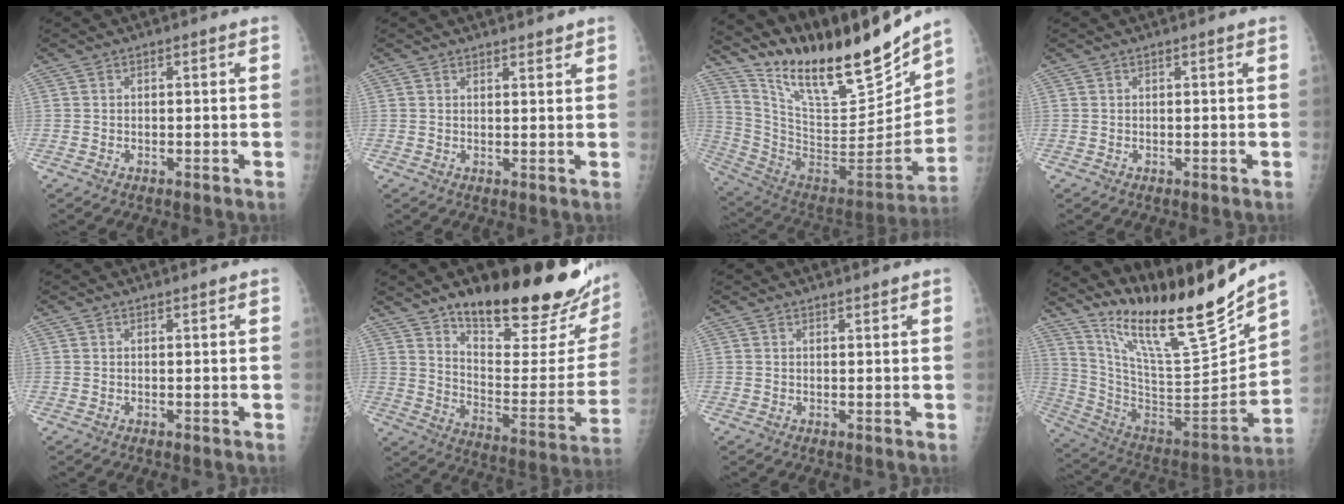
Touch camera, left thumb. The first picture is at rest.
{"total": 2.0, "force": [1.8, 0.5, 0.5], "torque": [0.003, -0.012, 0.027]}
{"total": 26.6, "force": [20.6, 6.9, 15.4], "torque": [-0.216, -0.100, 0.352]}
{"total": 0.0}
{"total": 0.6, "force": [0.6, 0.0, 0.1], "torque": [-0.003, -0.005, 0.010]}
{"total": 27.2, "force": [20.2, 7.3, 16.8], "torque": [-0.204, -0.118, 0.297]}
{"total": 1.1, "force": [1.1, 0.2, 0.3], "torque": [0.001, -0.009, 0.018]}
{"total": 24.5, "force": [19.3, 3.8, 14.6], "torque": [-0.214, -0.107, 0.340]}